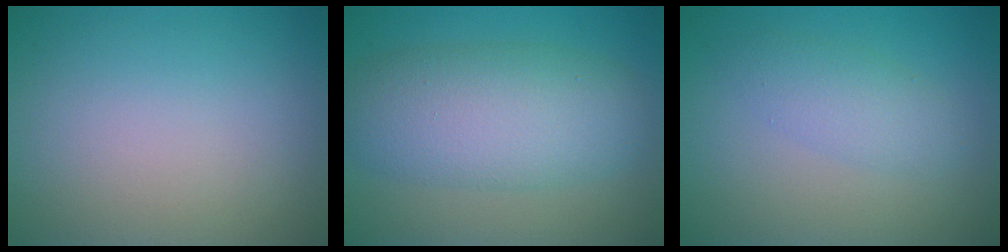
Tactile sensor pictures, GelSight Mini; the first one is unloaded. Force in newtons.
{"total": 7.5, "press": 7.5, "slide": 0.3}
{"total": 2.5, "press": 2.5, "slide": 0.1}